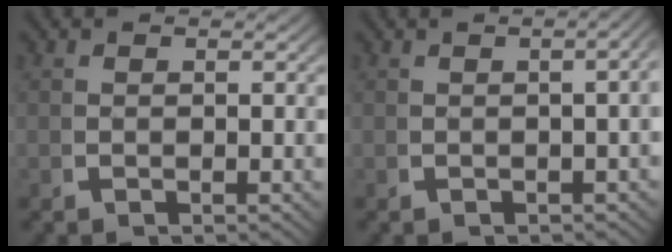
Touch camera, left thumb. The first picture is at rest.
{"total": 4.0, "force": [0.1, 1.6, 3.7], "torque": [-0.036, 0.021, -0.005]}